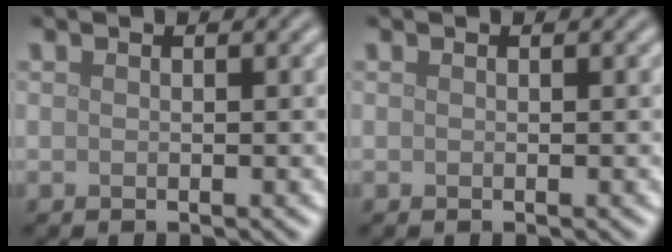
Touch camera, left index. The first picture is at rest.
{"total": 0.0}